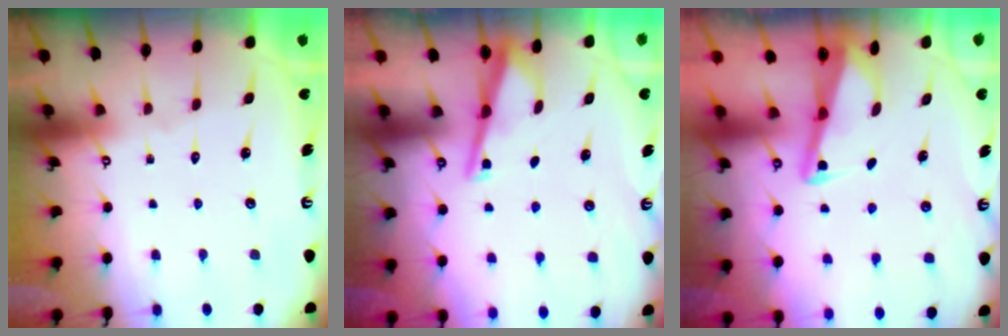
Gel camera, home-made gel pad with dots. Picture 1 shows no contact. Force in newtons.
{"total": 4.3, "press": 4.3, "slide": 0.5}
{"total": 2.9, "press": 2.9, "slide": 0.4}